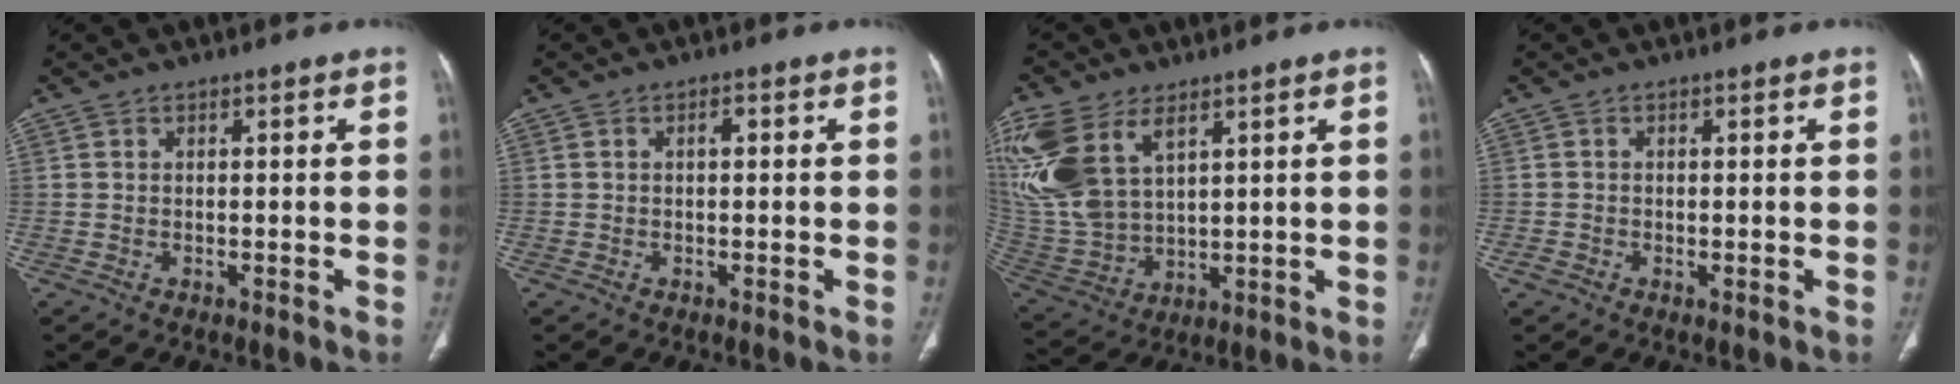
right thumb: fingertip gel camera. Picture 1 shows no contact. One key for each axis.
{"total": 1.1, "fx": 0.1, "fy": 0.6, "fz": 0.9, "tx": -0.014, "ty": 0.004, "tz": 0.000}
{"total": 19.7, "fx": 9.0, "fy": 11.5, "fz": 13.2, "tx": -0.312, "ty": -0.014, "tz": 0.192}
{"total": 1.3, "fx": -0.4, "fy": 1.0, "fz": 0.8, "tx": -0.011, "ty": 0.001, "tz": -0.006}